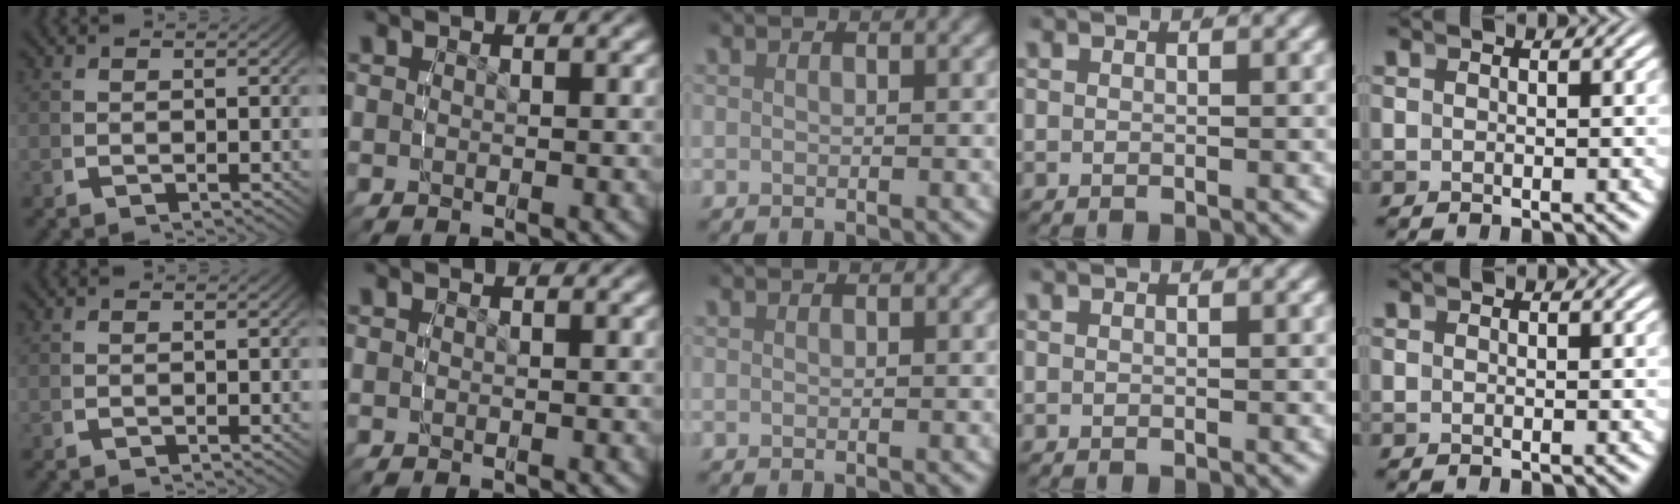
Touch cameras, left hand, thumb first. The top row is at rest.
{}